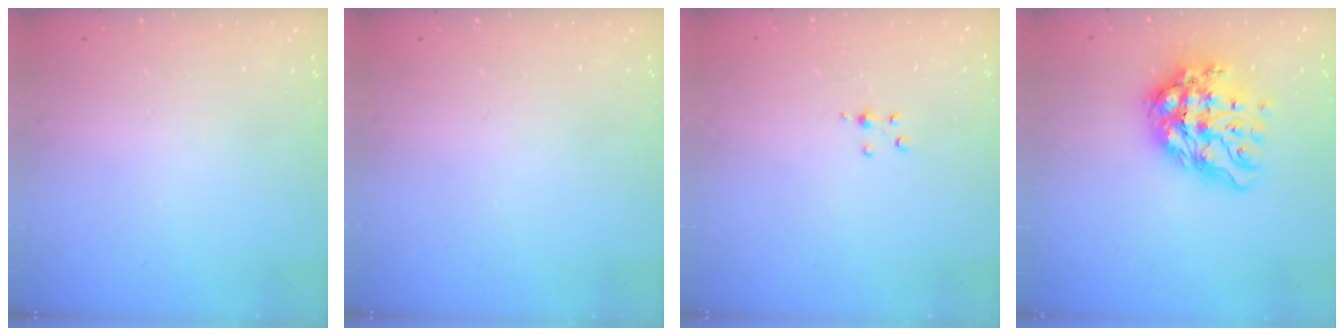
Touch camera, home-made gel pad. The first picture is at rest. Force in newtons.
{"total": 0.0}
{"total": 2.6, "press": 2.6, "slide": 0.3}
{"total": 14.3, "press": 14.2, "slide": 1.6}